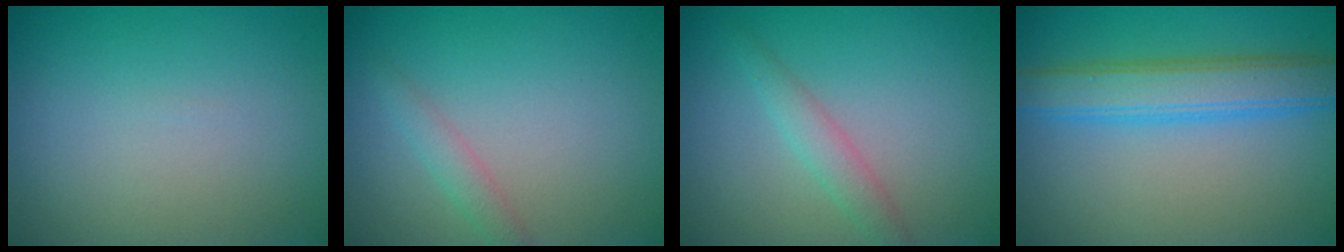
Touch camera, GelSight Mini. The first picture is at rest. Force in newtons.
{"total": 1.5, "press": 1.5, "slide": 0.0}
{"total": 1.9, "press": 1.9, "slide": 0.1}
{"total": 4.9, "press": 4.9, "slide": 0.2}